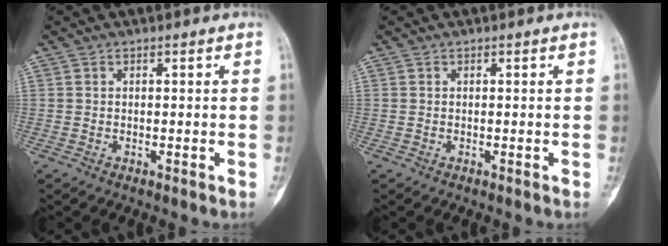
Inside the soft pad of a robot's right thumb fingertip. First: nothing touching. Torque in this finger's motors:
{"motor_torque": [0.01, -0.01, 0.04, -0.04, 0.02]}